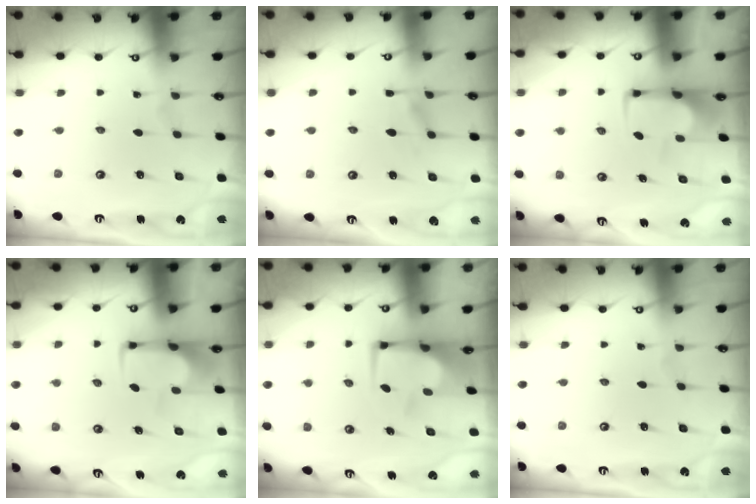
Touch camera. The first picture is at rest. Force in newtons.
{"total": 1.6, "press": 1.0, "slide": 1.2}
{"total": 2.0, "press": 1.9, "slide": 0.4}
{"total": 1.9, "press": 1.9, "slide": 0.4}
{"total": 0.7, "press": 0.5, "slide": 0.4}
{"total": 0.0}